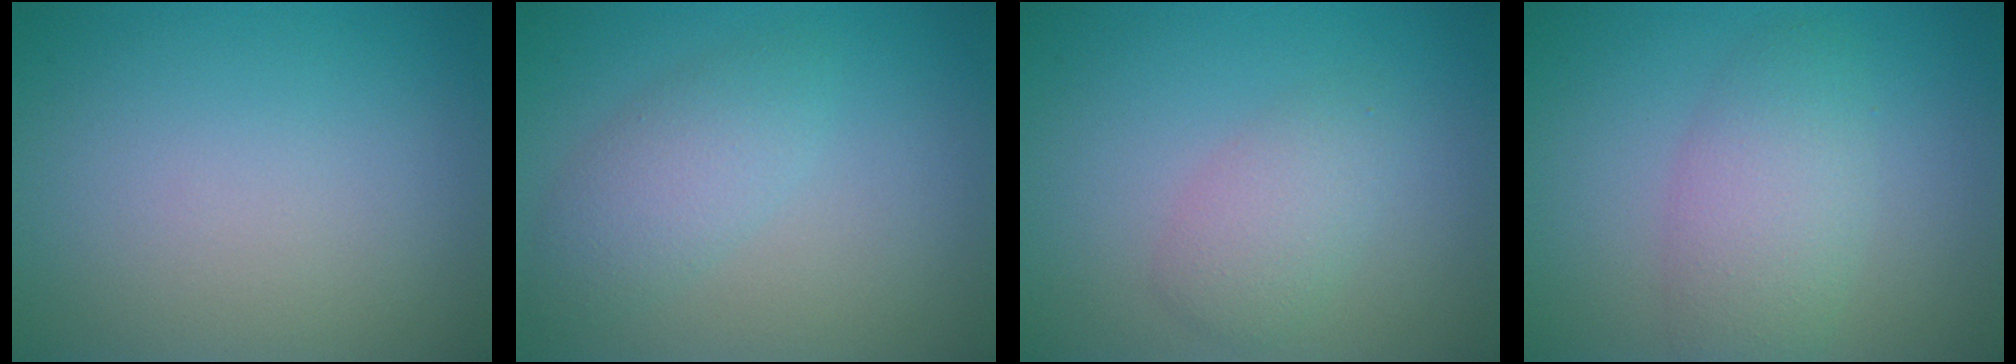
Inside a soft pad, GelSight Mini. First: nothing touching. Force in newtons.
{"total": 2.9, "press": 2.9, "slide": 0.0}
{"total": 2.5, "press": 2.5, "slide": 0.1}
{"total": 4.0, "press": 4.0, "slide": 0.2}